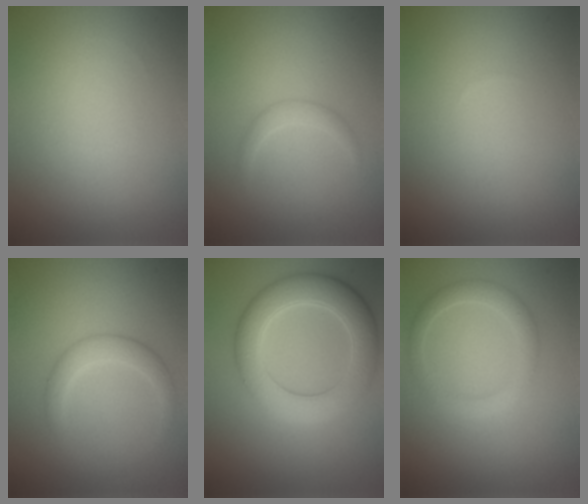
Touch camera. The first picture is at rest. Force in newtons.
{"total": 1.2, "press": 1.2, "slide": 0.1}
{"total": 0.0}
{"total": 2.3, "press": 2.3, "slide": 0.0}
{"total": 6.4, "press": 6.4, "slide": 0.3}
{"total": 2.3, "press": 2.3, "slide": 0.0}